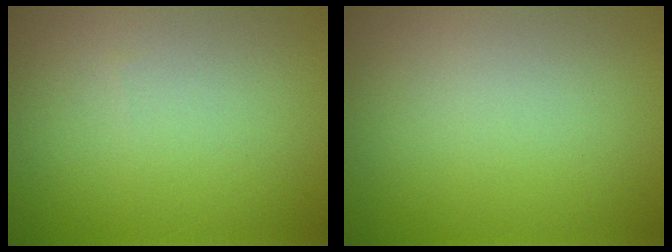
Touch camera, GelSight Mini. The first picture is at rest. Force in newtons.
{"total": 0.0}